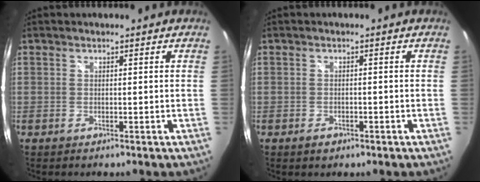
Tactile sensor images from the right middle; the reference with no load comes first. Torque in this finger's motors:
{"motor_torque": [0.06, -0.08, 0.03, 0.02]}